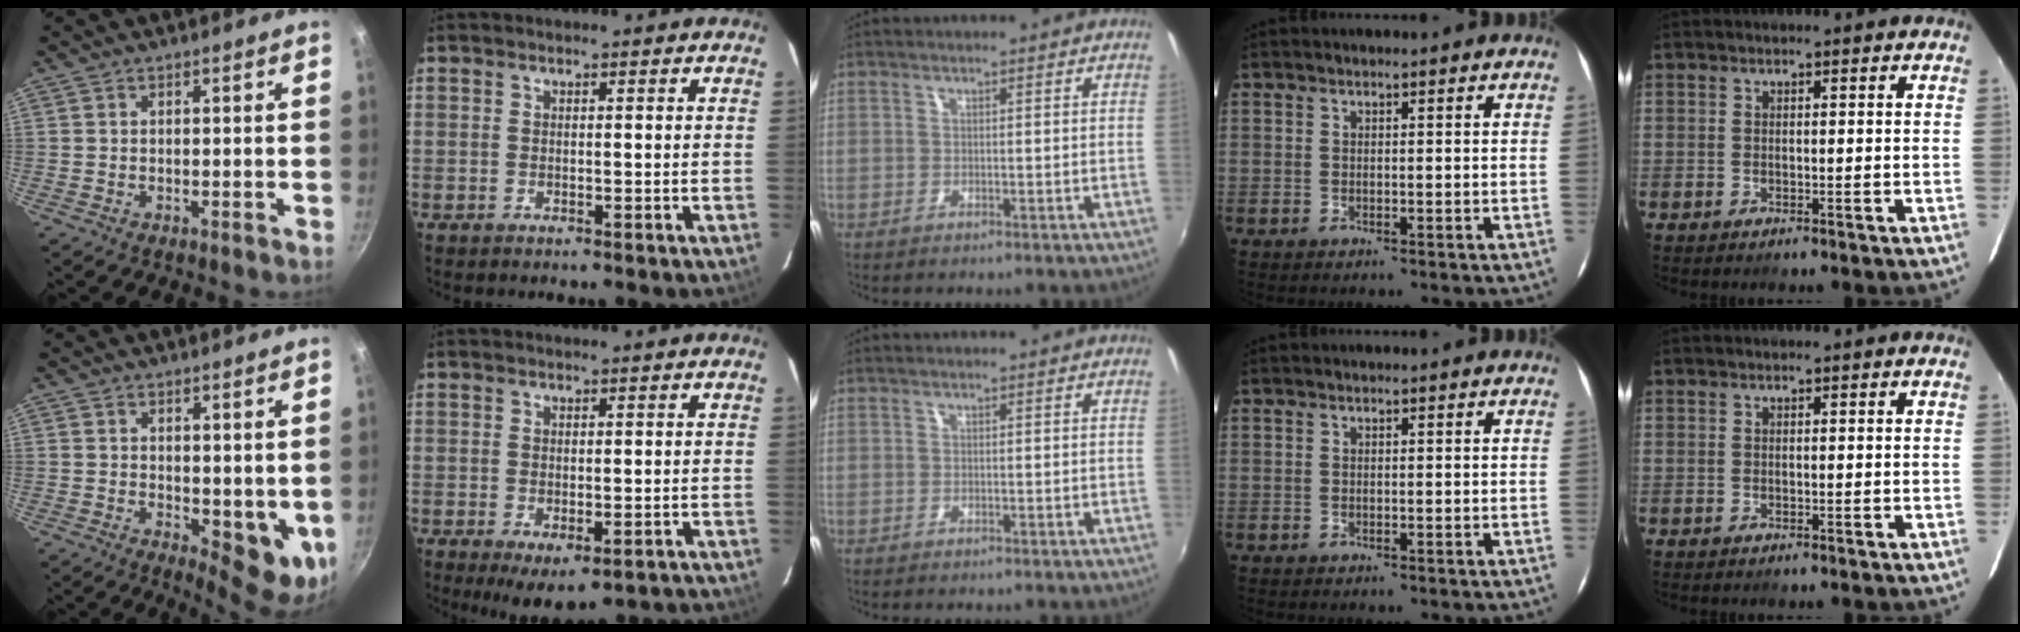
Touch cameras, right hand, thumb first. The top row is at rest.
{"thumb": {"total": 7.7, "force": [1.2, 3.7, 6.6], "torque": [-0.069, -0.017, 0.026]}, "index": {"total": 7.3, "force": [-4.1, 3.2, 5.1], "torque": [-0.086, -0.030, -0.050]}}